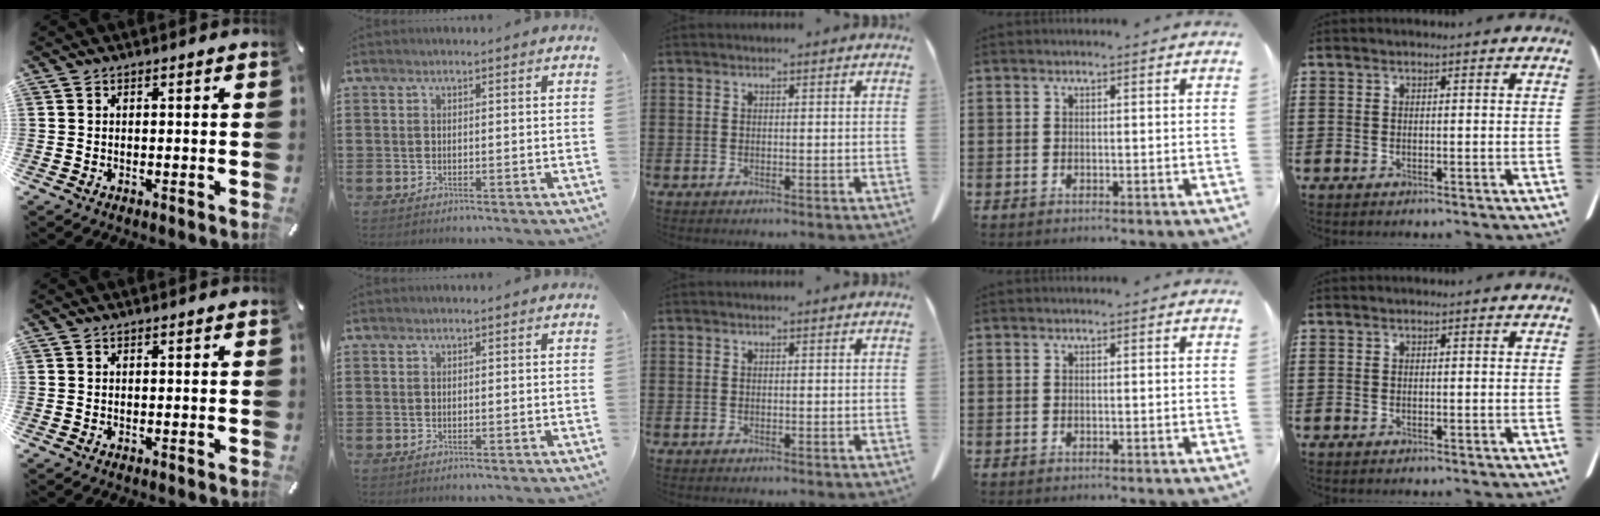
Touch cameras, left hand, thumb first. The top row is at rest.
{}